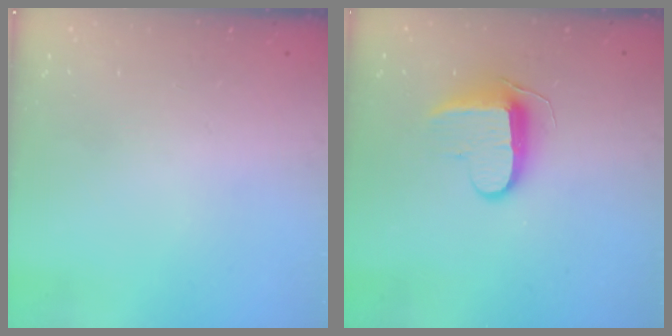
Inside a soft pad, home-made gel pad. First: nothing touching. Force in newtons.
{"total": 9.8, "press": 9.7, "slide": 0.9}